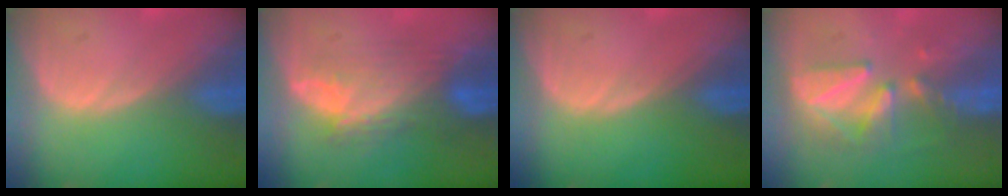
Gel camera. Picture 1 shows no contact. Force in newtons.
{"total": 7.8, "press": 7.4, "slide": 2.4}
{"total": 0.0}
{"total": 8.8, "press": 7.8, "slide": 4.1}